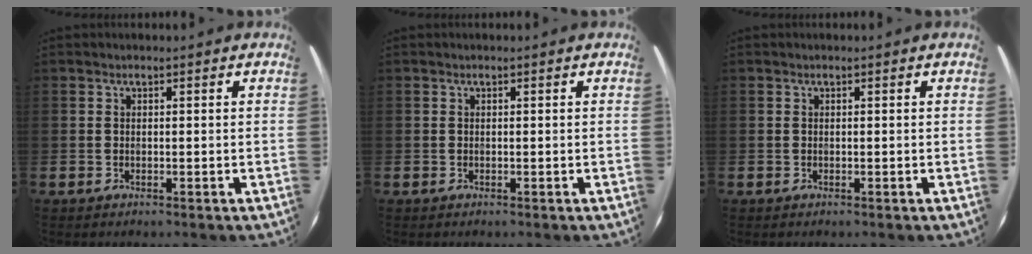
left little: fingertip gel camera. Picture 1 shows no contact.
{"total": 0.0}
{"total": 0.0}